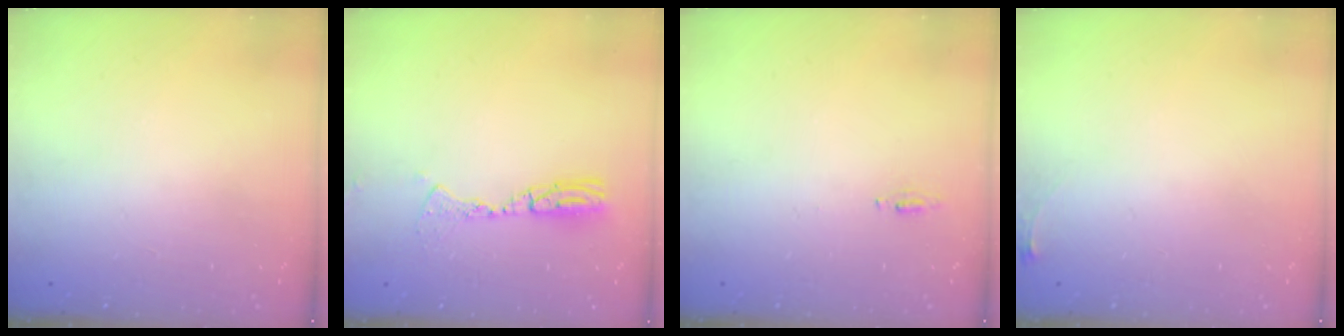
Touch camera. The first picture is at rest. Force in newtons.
{"total": 9.2, "press": 8.9, "slide": 2.5}
{"total": 4.4, "press": 4.1, "slide": 1.5}
{"total": 3.6, "press": 3.5, "slide": 0.4}